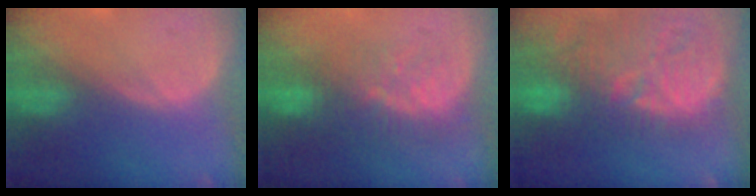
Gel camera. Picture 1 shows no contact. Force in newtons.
{"total": 8.4, "press": 7.8, "slide": 3.0}
{"total": 14.8, "press": 13.1, "slide": 6.9}